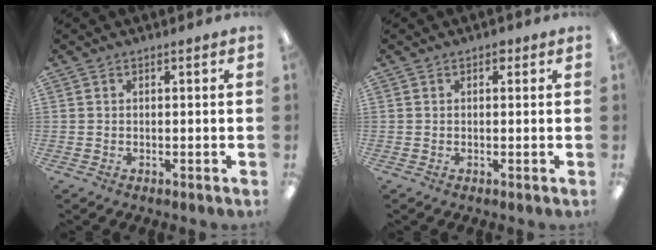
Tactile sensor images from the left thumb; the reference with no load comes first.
{"total": 1.1, "force": [0.6, 0.7, 0.7], "torque": [-0.006, -0.001, 0.008]}